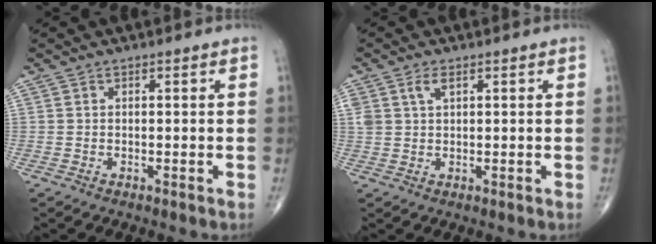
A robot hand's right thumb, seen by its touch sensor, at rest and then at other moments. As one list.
[{"total": 3.1, "force": [1.5, 1.6, 2.2], "torque": [-0.047, 0.004, 0.035]}]